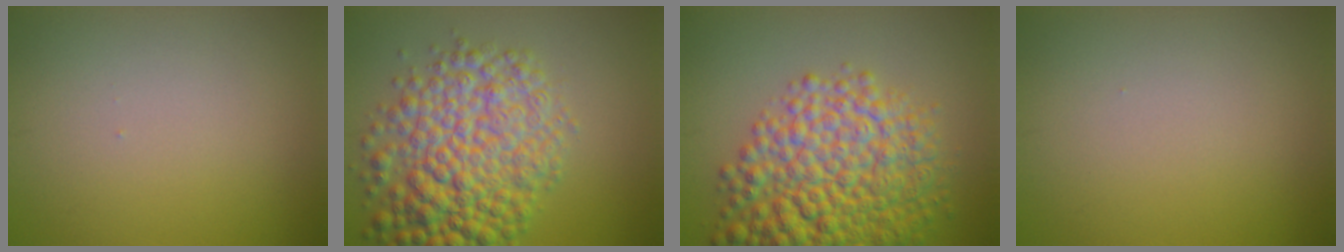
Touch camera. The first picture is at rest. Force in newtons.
{"total": 9.1, "press": 9.1, "slide": 0.2}
{"total": 9.9, "press": 9.8, "slide": 0.3}
{"total": 0.0}